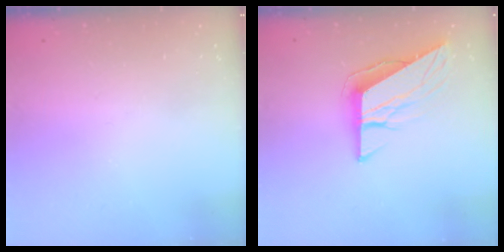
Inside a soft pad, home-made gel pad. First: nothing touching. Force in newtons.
{"total": 9.4, "press": 9.4, "slide": 1.0}